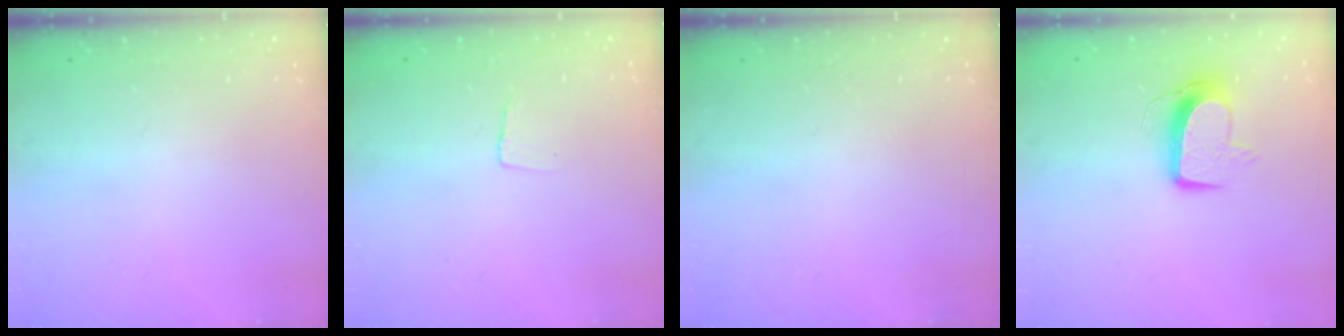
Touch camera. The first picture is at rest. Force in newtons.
{"total": 3.8, "press": 3.8, "slide": 0.3}
{"total": 0.0}
{"total": 10.4, "press": 10.3, "slide": 0.8}